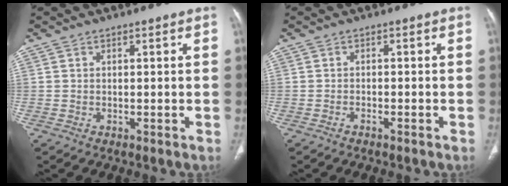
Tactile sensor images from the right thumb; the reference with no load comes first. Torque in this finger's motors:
{"motor_torque": [-0.24, -0.01, -0.45, 0.26, -0.03]}